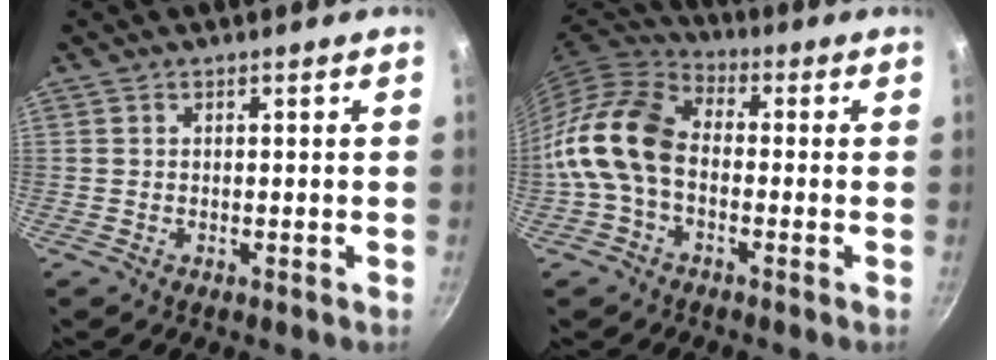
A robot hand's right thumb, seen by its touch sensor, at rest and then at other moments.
{"total": 13.1, "force": [-2.1, 8.7, 9.5], "torque": [-0.169, 0.037, -0.064]}